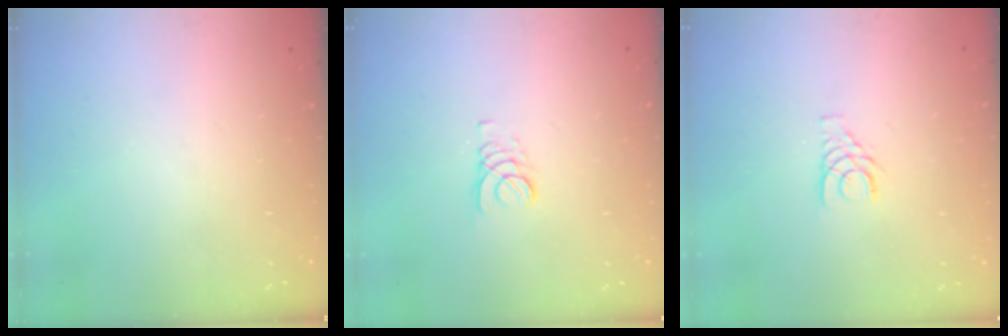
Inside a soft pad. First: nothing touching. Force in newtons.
{"total": 2.7, "press": 2.7, "slide": 0.3}
{"total": 4.4, "press": 4.3, "slide": 0.4}